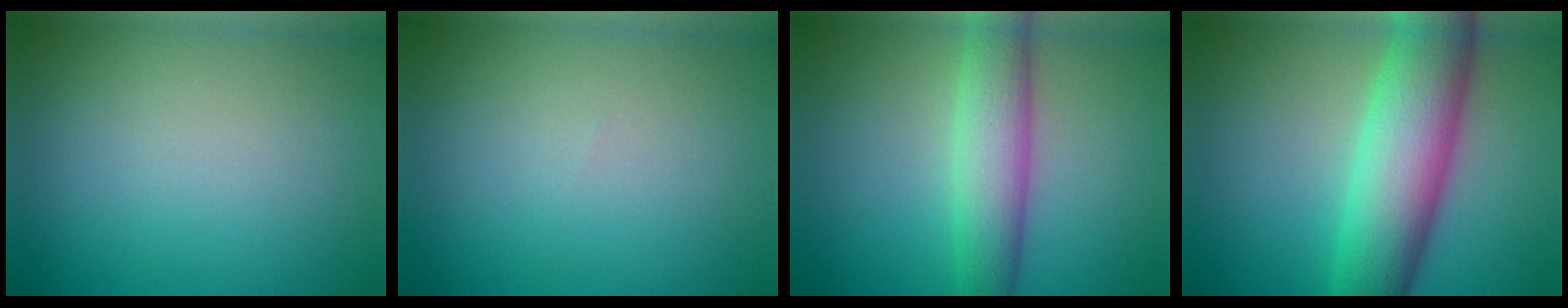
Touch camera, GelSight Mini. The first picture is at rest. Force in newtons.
{"total": 0.0}
{"total": 5.3, "press": 5.3, "slide": 0.2}
{"total": 9.4, "press": 9.4, "slide": 0.3}